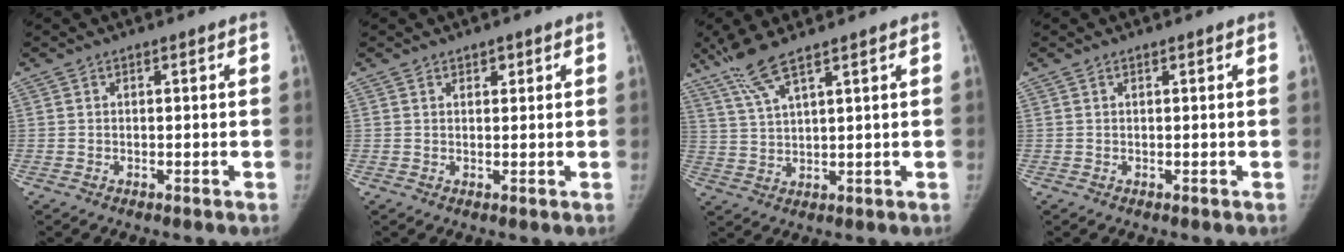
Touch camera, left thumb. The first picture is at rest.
{"total": 1.3, "force": [0.8, 0.8, 0.6], "torque": [0.000, -0.004, 0.011]}
{"total": 7.0, "force": [5.1, 0.6, 4.8], "torque": [-0.111, -0.016, 0.111]}
{"total": 0.0}